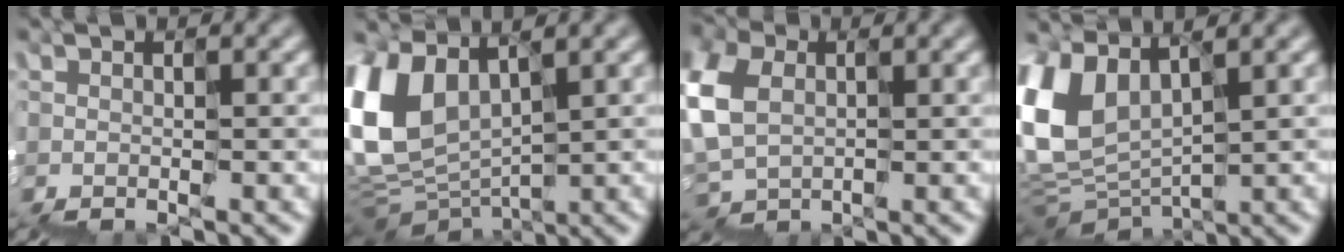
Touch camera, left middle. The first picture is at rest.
{"total": 7.1, "force": [3.1, 4.7, 4.3], "torque": [-0.144, 0.015, 0.059]}
{"total": 4.6, "force": [1.1, 4.0, 1.9], "torque": [-0.070, 0.022, 0.023]}
{"total": 6.3, "force": [3.1, 4.0, 3.7], "torque": [-0.136, 0.017, 0.060]}